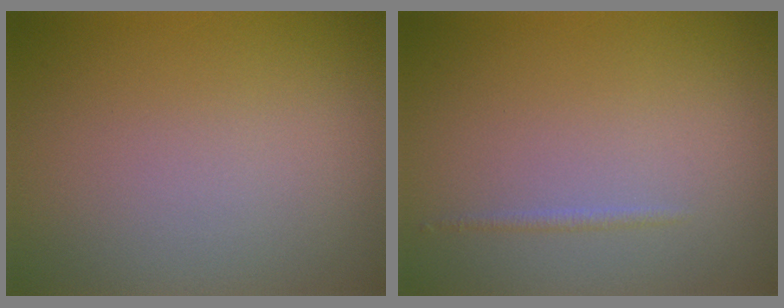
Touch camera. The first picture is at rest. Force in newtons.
{"total": 0.6, "press": 0.6, "slide": 0.0}